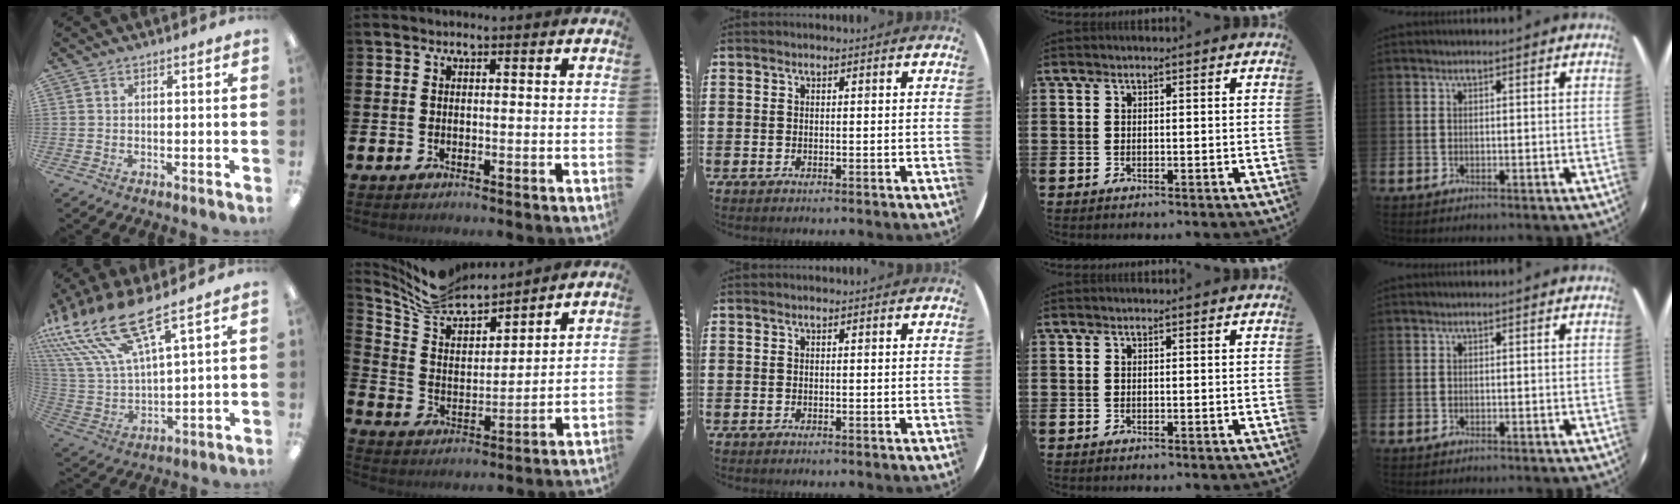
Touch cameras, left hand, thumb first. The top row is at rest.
{"thumb": {"total": 19.2, "force": [13.7, 5.3, 12.4], "torque": [-0.284, -0.093, 0.241]}, "index": {"total": 8.5, "force": [8.0, 2.2, 1.6], "torque": [-0.074, -0.050, 0.150]}}